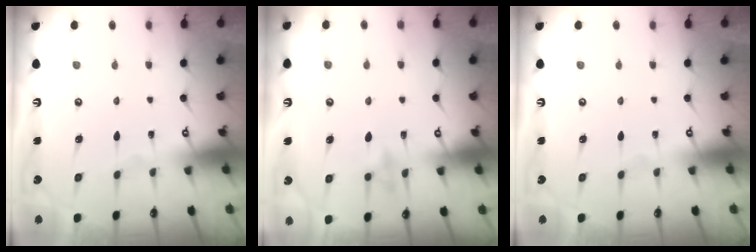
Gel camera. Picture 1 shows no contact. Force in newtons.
{"total": 8.4, "press": 8.3, "slide": 1.7}
{"total": 0.0}